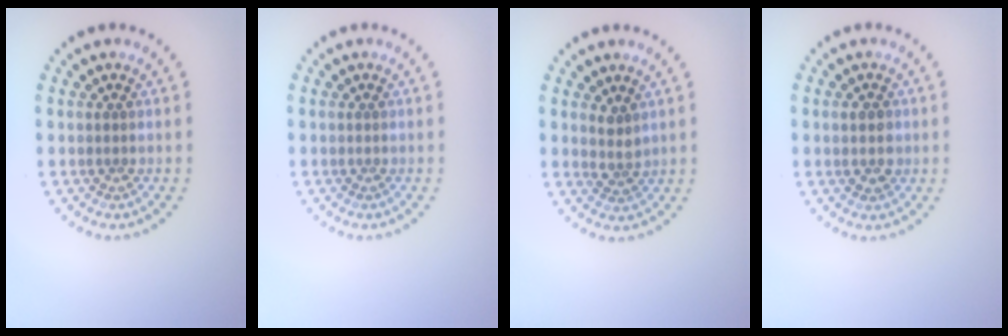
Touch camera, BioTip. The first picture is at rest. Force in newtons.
{"total": 0.0}
{"total": 1.7, "press": 1.3, "slide": 1.0}
{"total": 1.5, "press": 1.5, "slide": 0.1}